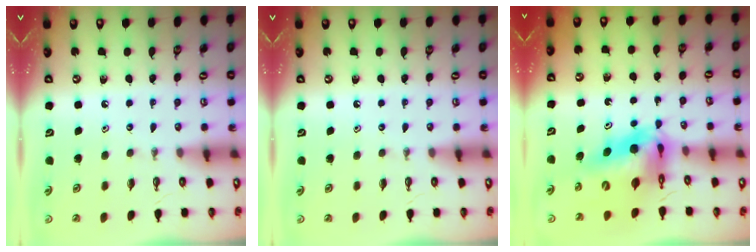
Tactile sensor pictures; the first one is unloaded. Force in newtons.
{"total": 0.0}
{"total": 13.7, "press": 13.6, "slide": 1.3}